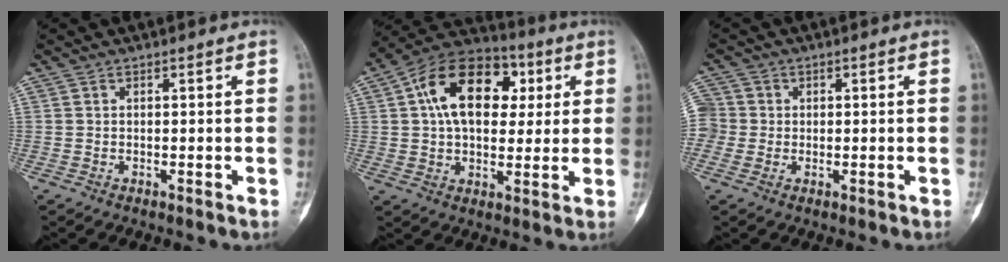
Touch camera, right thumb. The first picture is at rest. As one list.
[{"total": 18.6, "force": [4.4, 12.1, 13.4], "torque": [-0.180, 0.017, 0.063]}, {"total": 5.5, "force": [0.1, 5.4, 1.0], "torque": [-0.007, 0.014, -0.006]}]